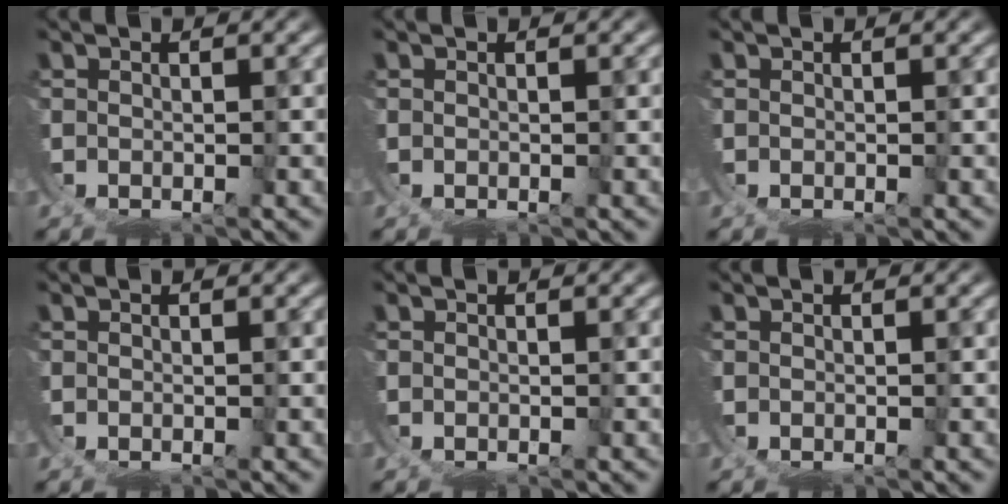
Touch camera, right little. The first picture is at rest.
{"total": 0.0}
{"total": 0.0}
{"total": 0.0}
{"total": 0.0}
{"total": 0.0}